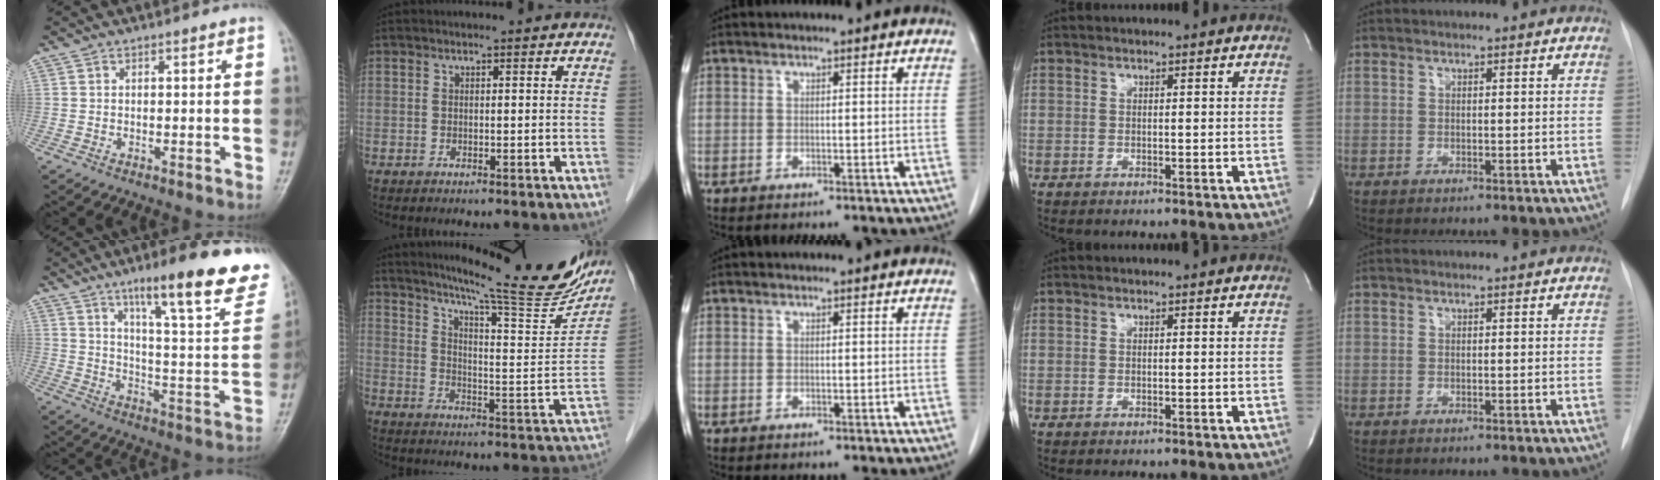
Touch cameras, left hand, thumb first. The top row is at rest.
{"thumb": {"total": 22.7, "force": [14.4, 4.2, 17.1], "torque": [-0.214, -0.059, 0.214]}, "index": {"total": 22.8, "force": [19.9, 1.4, 11.1], "torque": [-0.168, -0.052, 0.264]}}